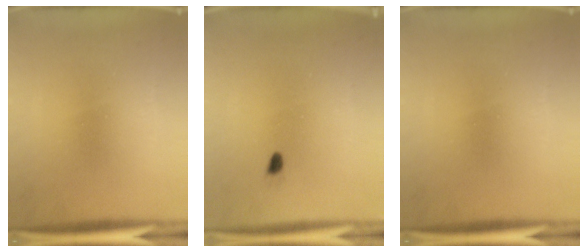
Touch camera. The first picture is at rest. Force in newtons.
{"total": 0.6}
{"total": 0.0}